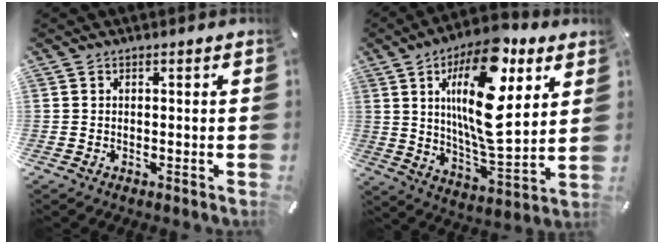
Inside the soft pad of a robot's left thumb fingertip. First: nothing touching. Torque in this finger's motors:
{"motor_torque": [2.54, 2.46, 2.43, -0.34, 0.58]}